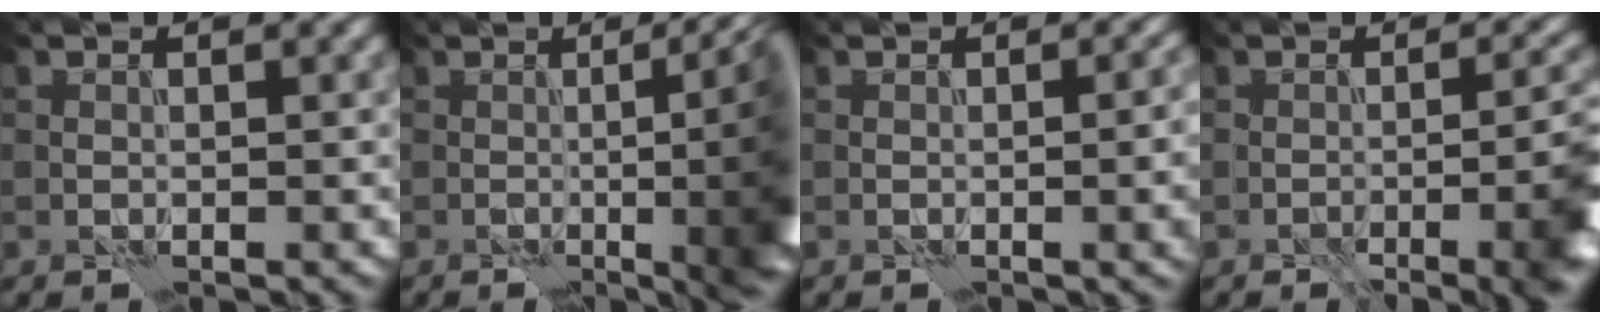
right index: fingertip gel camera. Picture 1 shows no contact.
{"total": 15.4, "force": [-0.3, 5.9, 14.2], "torque": [-0.094, 0.021, -0.004]}
{"total": 5.0, "force": [-0.6, 1.8, 4.6], "torque": [-0.045, -0.007, 0.000]}
{"total": 7.9, "force": [-3.2, 2.4, 6.8], "torque": [-0.067, 0.001, -0.038]}